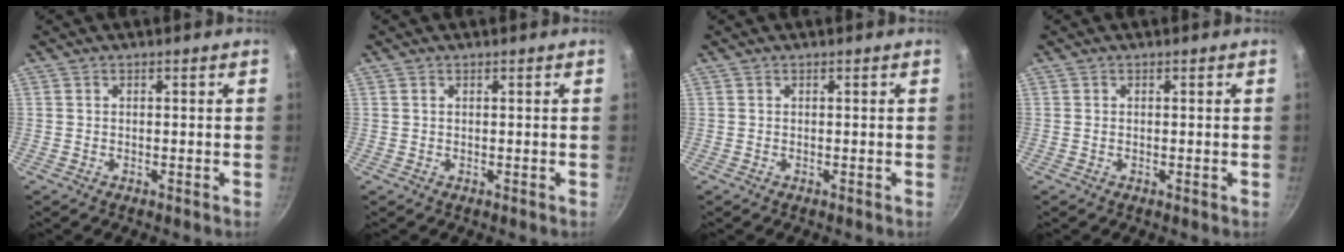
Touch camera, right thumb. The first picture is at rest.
{"total": 0.5, "force": [0.2, 0.3, 0.4], "torque": [-0.008, 0.003, 0.004]}
{"total": 0.0}
{"total": 0.0}